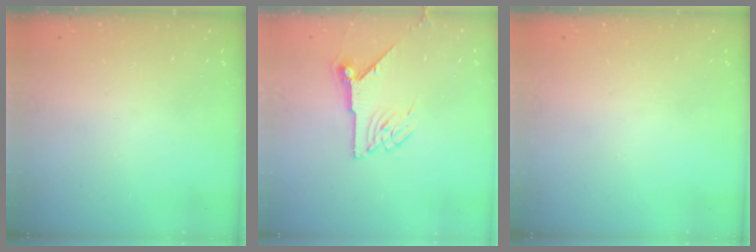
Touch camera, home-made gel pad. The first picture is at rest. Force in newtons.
{"total": 7.7, "press": 7.7, "slide": 0.3}
{"total": 0.0}